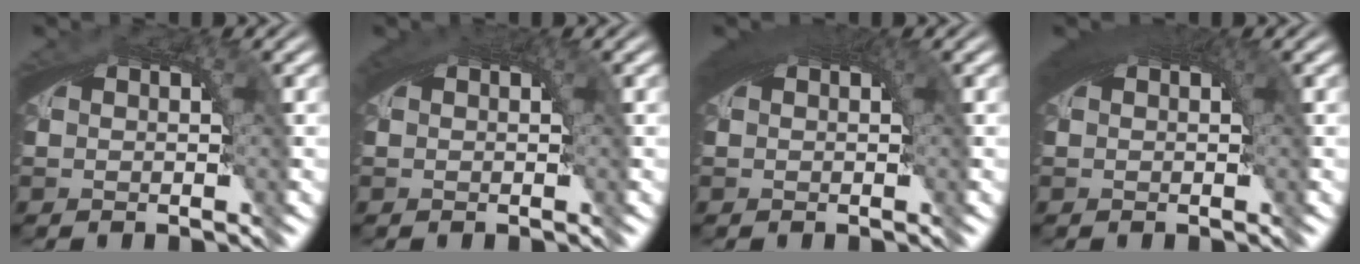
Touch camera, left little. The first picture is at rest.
{"total": 1.1, "force": [0.5, 0.0, 1.0], "torque": [-0.014, 0.004, 0.010]}
{"total": 2.7, "force": [1.0, 0.7, 2.4], "torque": [-0.029, 0.009, 0.014]}
{"total": 2.7, "force": [1.0, 0.7, 2.4], "torque": [-0.028, 0.010, 0.015]}